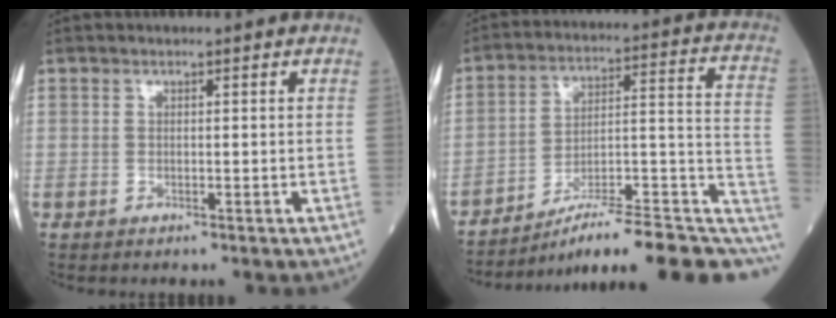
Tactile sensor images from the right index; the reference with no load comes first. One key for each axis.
{"total": 20.1, "fx": -13.7, "fy": 3.2, "fz": 14.4, "tx": -0.139, "ty": 0.042, "tz": -0.198}